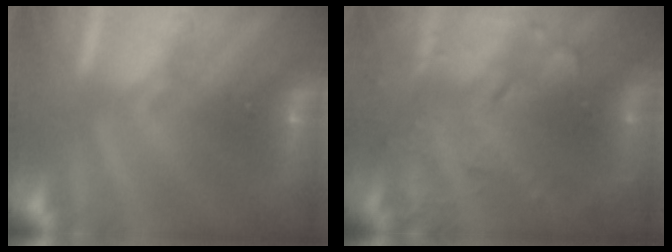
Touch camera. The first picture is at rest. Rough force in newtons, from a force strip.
{"total": 8.5}